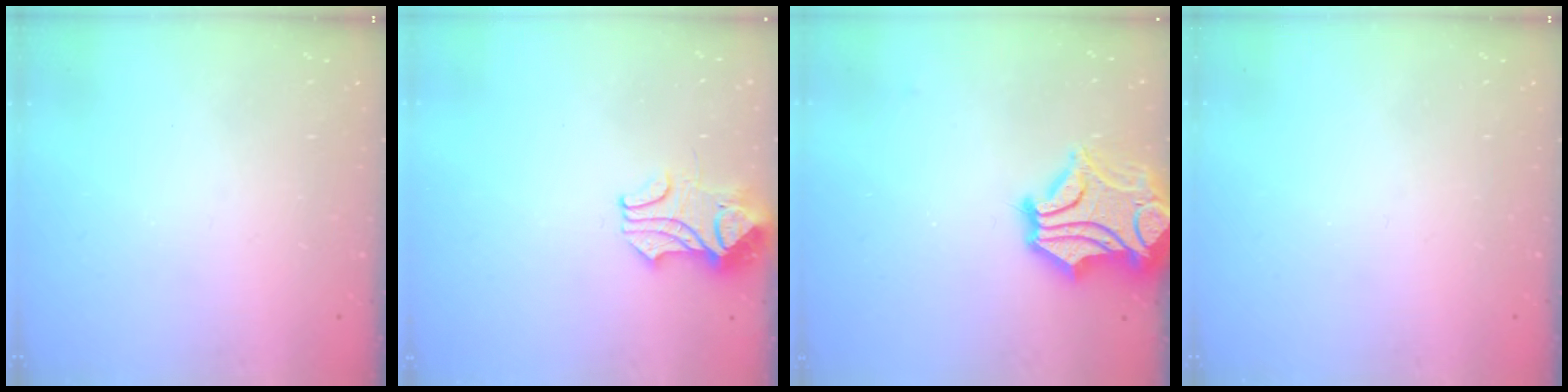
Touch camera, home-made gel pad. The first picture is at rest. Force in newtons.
{"total": 2.1, "press": 1.9, "slide": 0.9}
{"total": 7.2, "press": 6.8, "slide": 2.2}
{"total": 0.0}